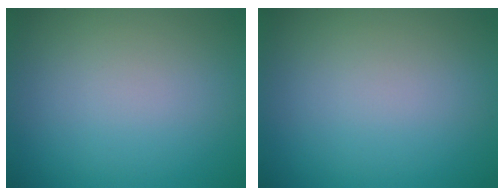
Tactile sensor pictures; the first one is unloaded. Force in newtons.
{"total": 0.0}